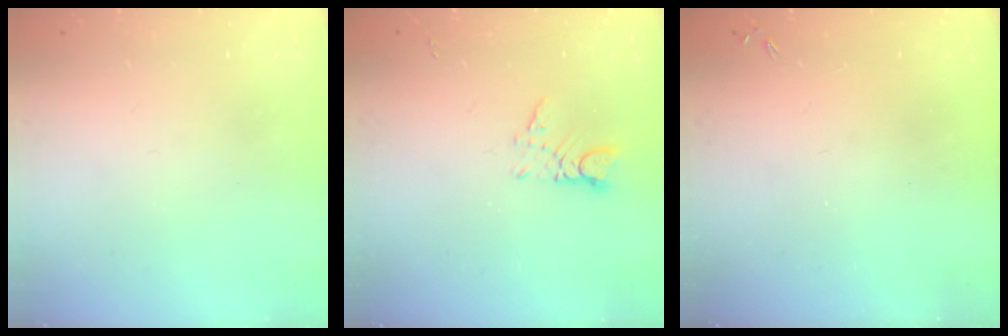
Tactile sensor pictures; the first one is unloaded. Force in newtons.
{"total": 2.8, "press": 2.8, "slide": 0.2}
{"total": 0.0}